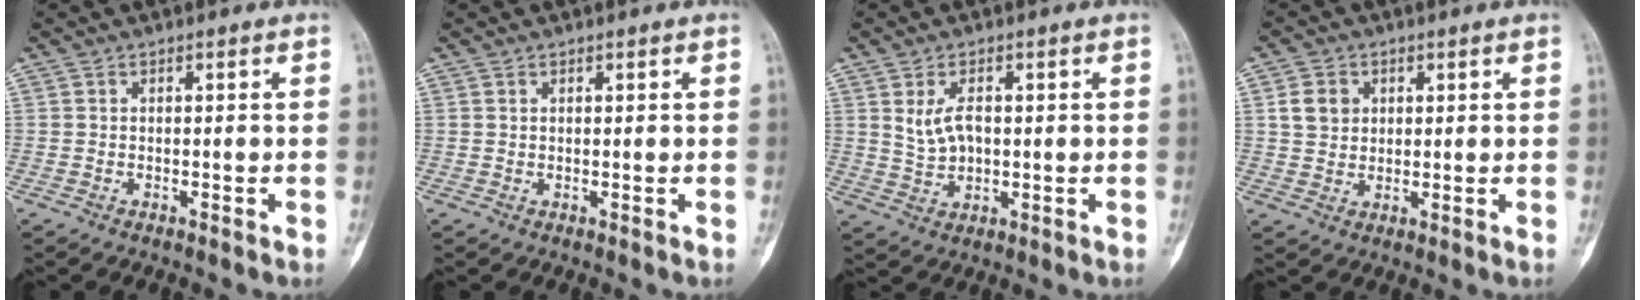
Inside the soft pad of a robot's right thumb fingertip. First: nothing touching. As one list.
[{"total": 0.0}, {"total": 5.0, "force": [1.1, 3.2, 3.8], "torque": [-0.058, 0.002, 0.028]}, {"total": 4.7, "force": [1.5, 4.0, 2.0], "torque": [-0.010, 0.001, 0.026]}]